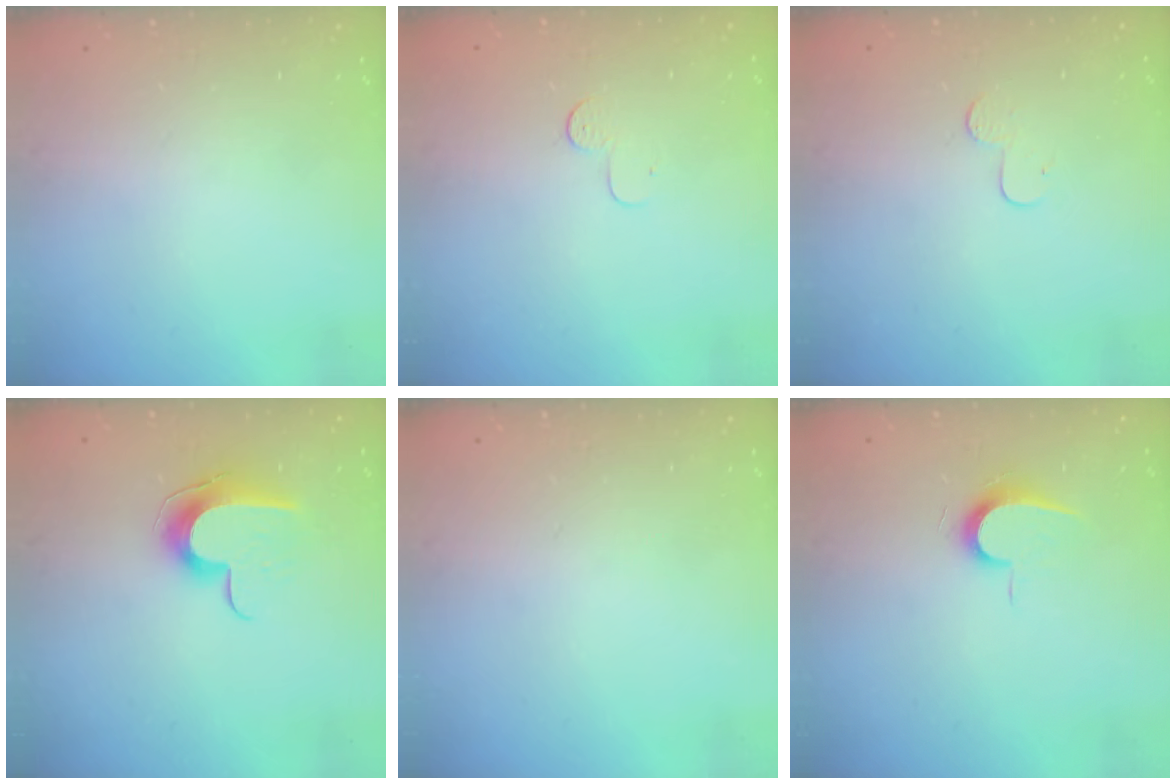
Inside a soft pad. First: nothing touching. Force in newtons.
{"total": 3.6, "press": 3.5, "slide": 0.3}
{"total": 3.9, "press": 3.9, "slide": 0.4}
{"total": 9.9, "press": 9.9, "slide": 0.1}
{"total": 0.0}
{"total": 6.9, "press": 6.9, "slide": 0.6}